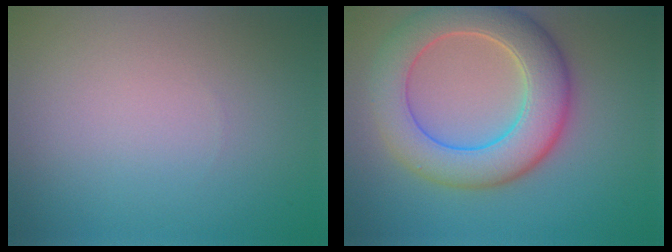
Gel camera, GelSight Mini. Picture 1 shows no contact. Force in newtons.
{"total": 8.3, "press": 8.3, "slide": 0.7}